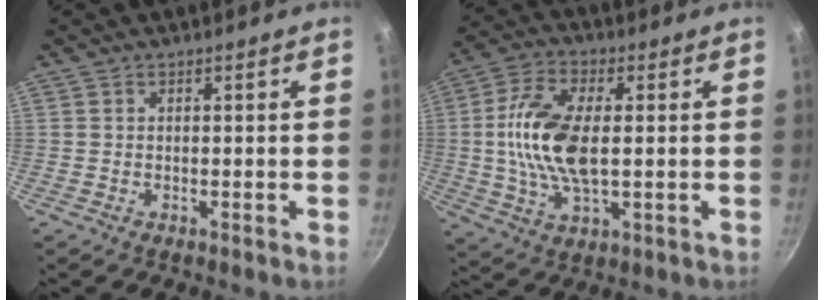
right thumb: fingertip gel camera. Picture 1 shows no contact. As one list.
[{"total": 13.7, "force": [0.7, 6.8, 11.9], "torque": [-0.232, 0.011, 0.008]}]